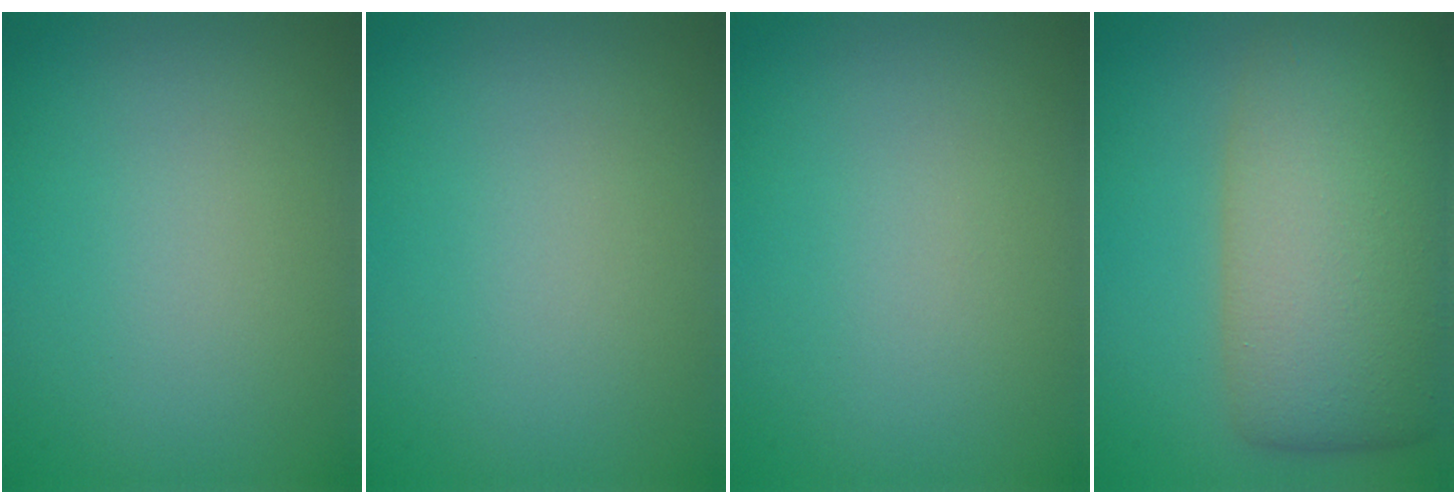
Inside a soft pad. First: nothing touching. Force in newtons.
{"total": 0.0}
{"total": 0.0}
{"total": 11.0, "press": 11.0, "slide": 0.5}